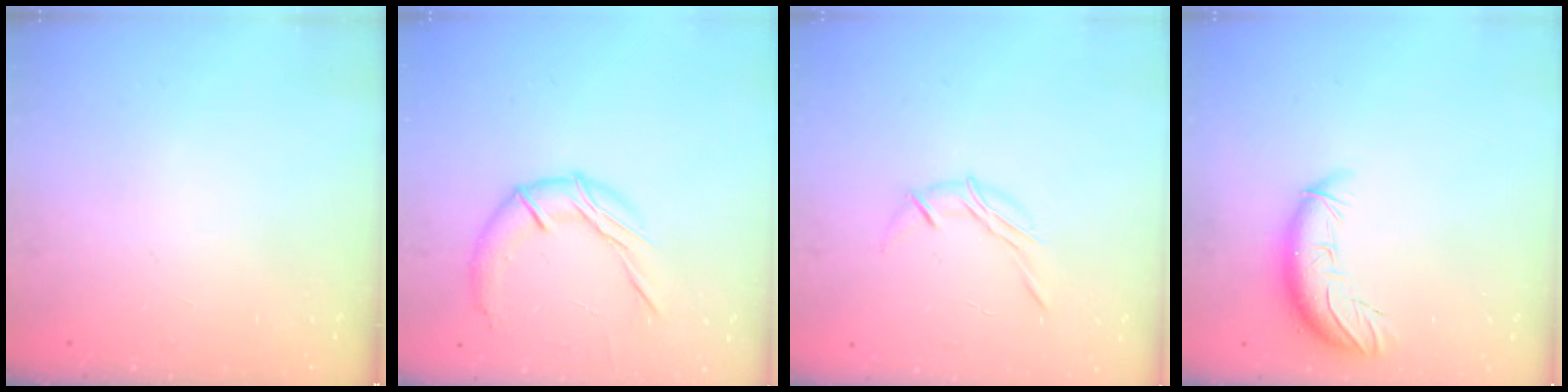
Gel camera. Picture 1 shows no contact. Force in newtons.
{"total": 11.8, "press": 11.8, "slide": 0.6}
{"total": 6.8, "press": 6.7, "slide": 1.0}
{"total": 10.8, "press": 10.4, "slide": 3.1}